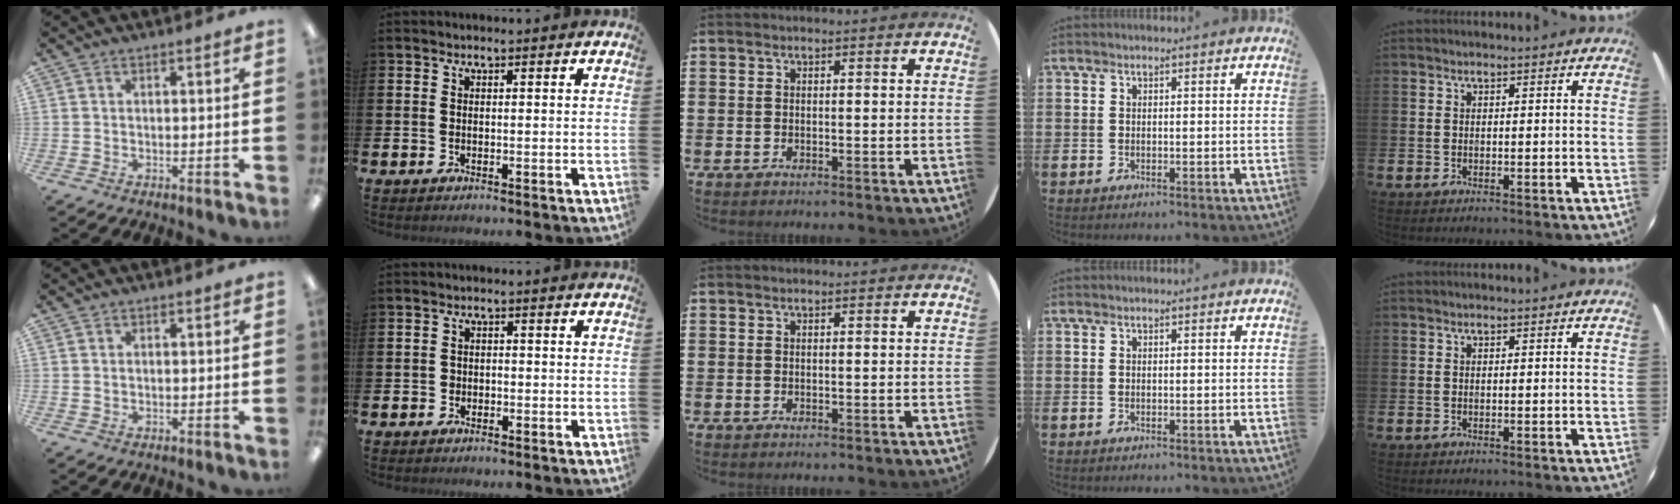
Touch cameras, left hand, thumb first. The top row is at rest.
{"thumb": {"total": 0.5, "force": [0.2, 0.5, 0.1], "torque": [-0.003, 0.005, 0.002]}, "index": {"total": 1.2, "force": [-0.6, 1.0, 0.2], "torque": [-0.005, 0.005, -0.015]}}